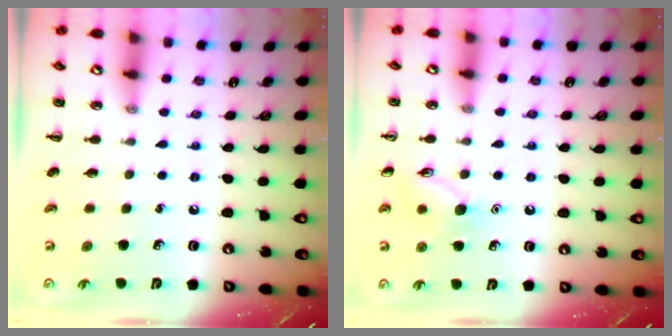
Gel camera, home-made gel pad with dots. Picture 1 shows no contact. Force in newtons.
{"total": 8.7, "press": 8.7, "slide": 0.6}